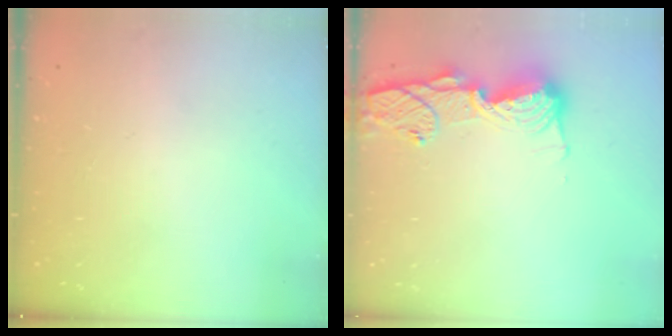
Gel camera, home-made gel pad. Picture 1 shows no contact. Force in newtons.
{"total": 14.3, "press": 14.2, "slide": 1.3}